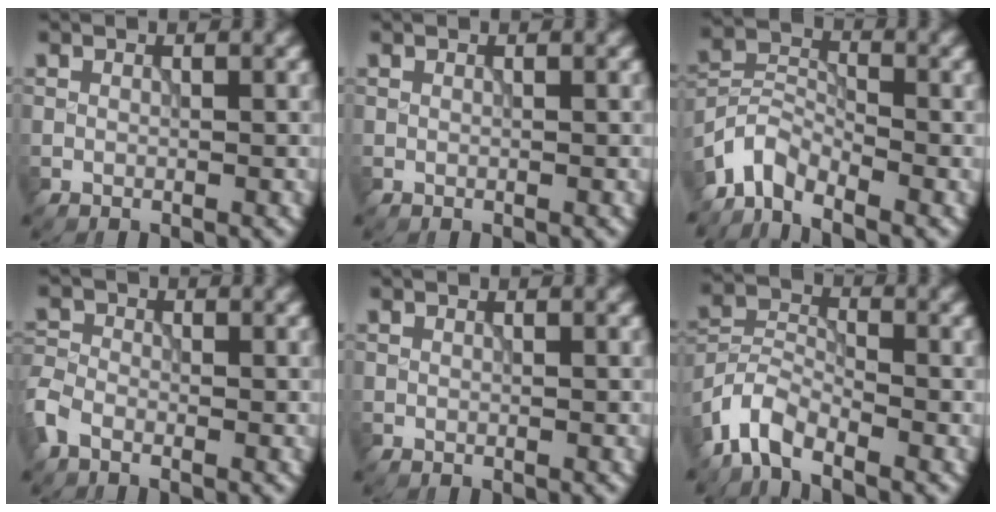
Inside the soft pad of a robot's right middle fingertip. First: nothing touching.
{"total": 0.0}
{"total": 3.9, "force": [-3.3, 1.6, 1.5], "torque": [-0.025, 0.003, -0.080]}
{"total": 2.4, "force": [-1.6, 1.3, 1.3], "torque": [-0.032, 0.001, -0.050]}
{"total": 0.0}
{"total": 4.4, "force": [-3.4, 1.8, 2.2], "torque": [-0.046, 0.001, -0.082]}